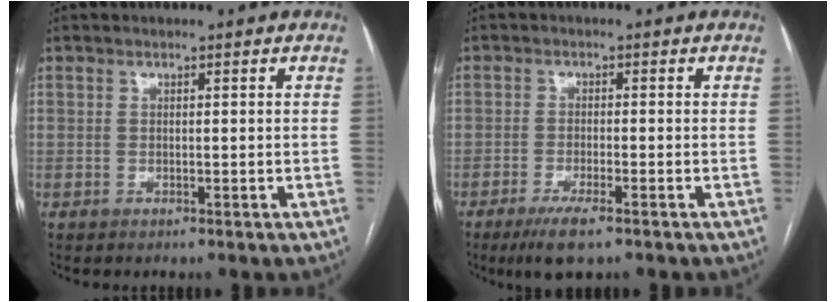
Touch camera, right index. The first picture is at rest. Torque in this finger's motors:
{"motor_torque": [0.30, -0.09, 0.32, 0.06]}